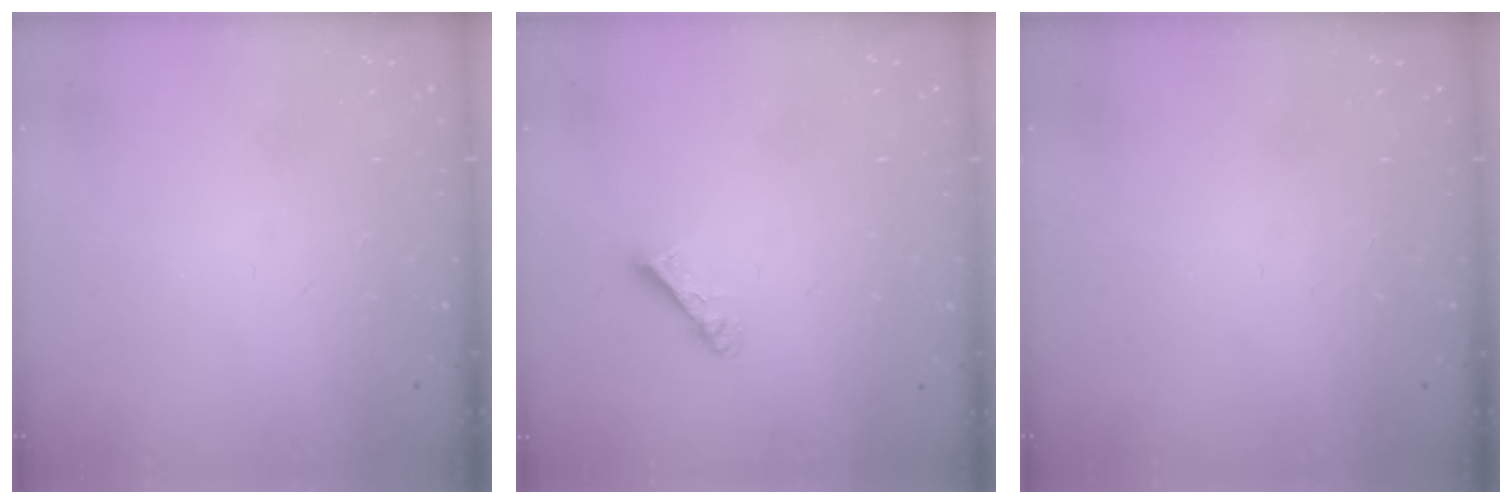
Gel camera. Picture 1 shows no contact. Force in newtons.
{"total": 4.3, "press": 4.3, "slide": 0.3}
{"total": 0.0}